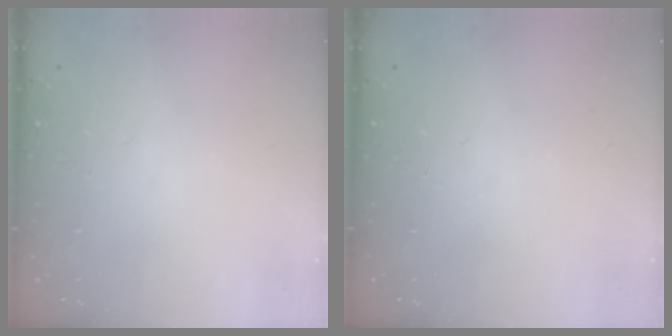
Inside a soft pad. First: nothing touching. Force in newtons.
{"total": 0.0}